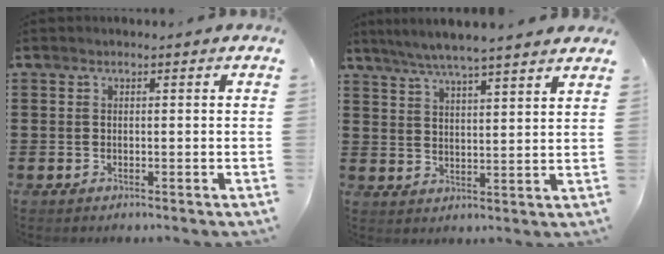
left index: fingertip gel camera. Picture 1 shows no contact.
{"total": 5.2, "force": [4.7, -0.4, 2.1], "torque": [-0.057, -0.019, 0.082]}